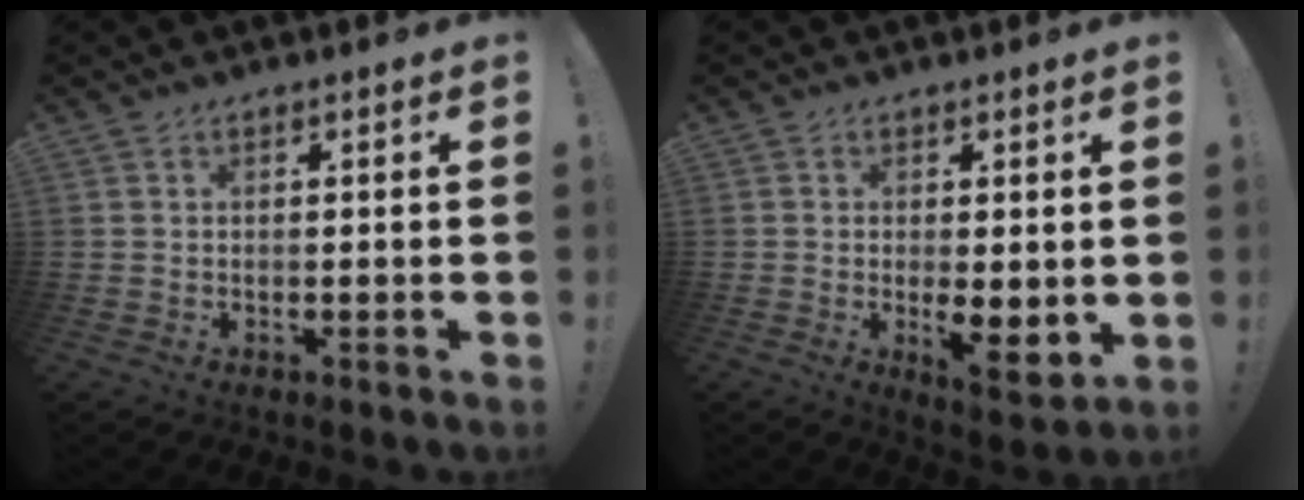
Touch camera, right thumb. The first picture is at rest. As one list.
[{"total": 6.9, "force": [-0.3, 2.7, 6.3], "torque": [-0.077, -0.016, 0.000]}]